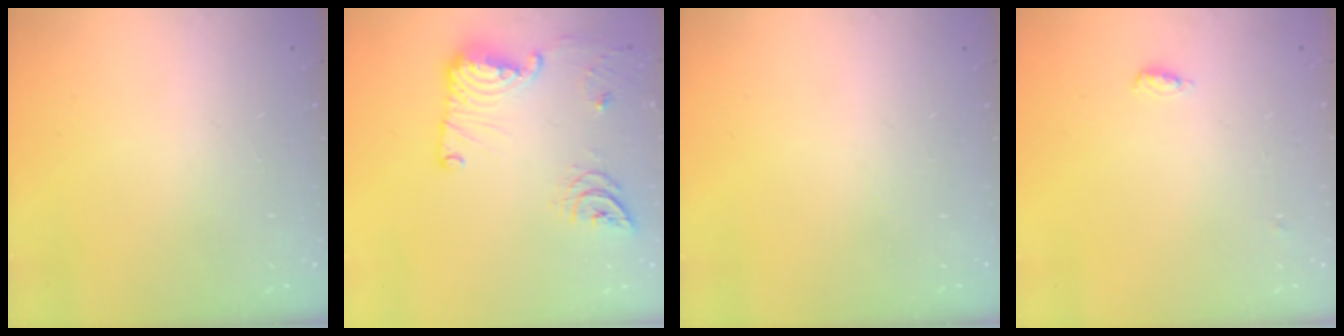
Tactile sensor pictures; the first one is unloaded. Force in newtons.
{"total": 15.7, "press": 15.5, "slide": 2.6}
{"total": 0.0}
{"total": 4.0, "press": 3.8, "slide": 1.1}